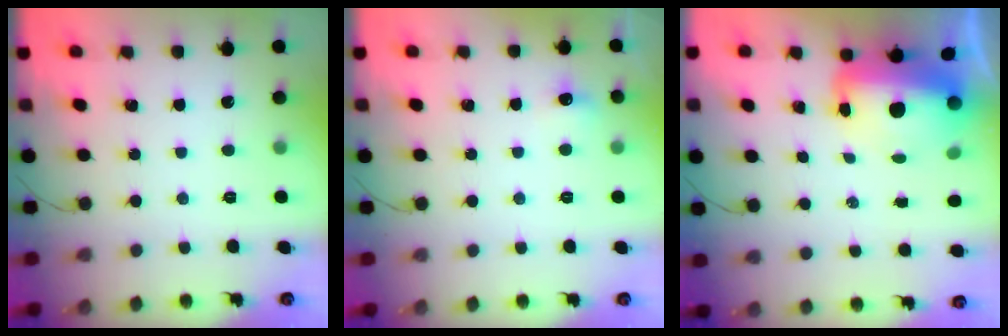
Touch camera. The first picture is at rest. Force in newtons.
{"total": 4.8, "press": 4.6, "slide": 1.6}
{"total": 11.7, "press": 11.3, "slide": 2.8}